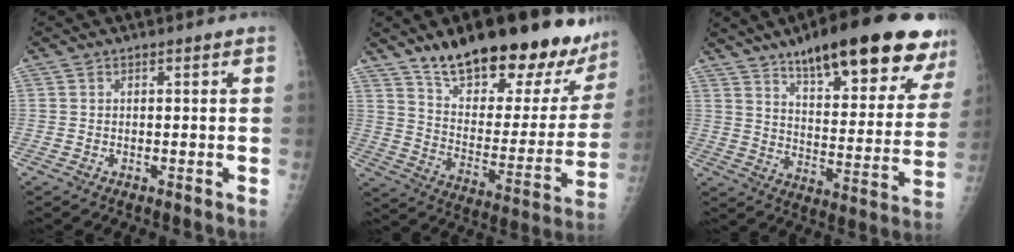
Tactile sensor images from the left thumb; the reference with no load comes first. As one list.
[{"total": 28.4, "force": [21.6, 9.6, 15.7], "torque": [-0.185, -0.100, 0.310]}, {"total": 26.5, "force": [17.9, 7.5, 18.1], "torque": [-0.216, -0.056, 0.253]}]